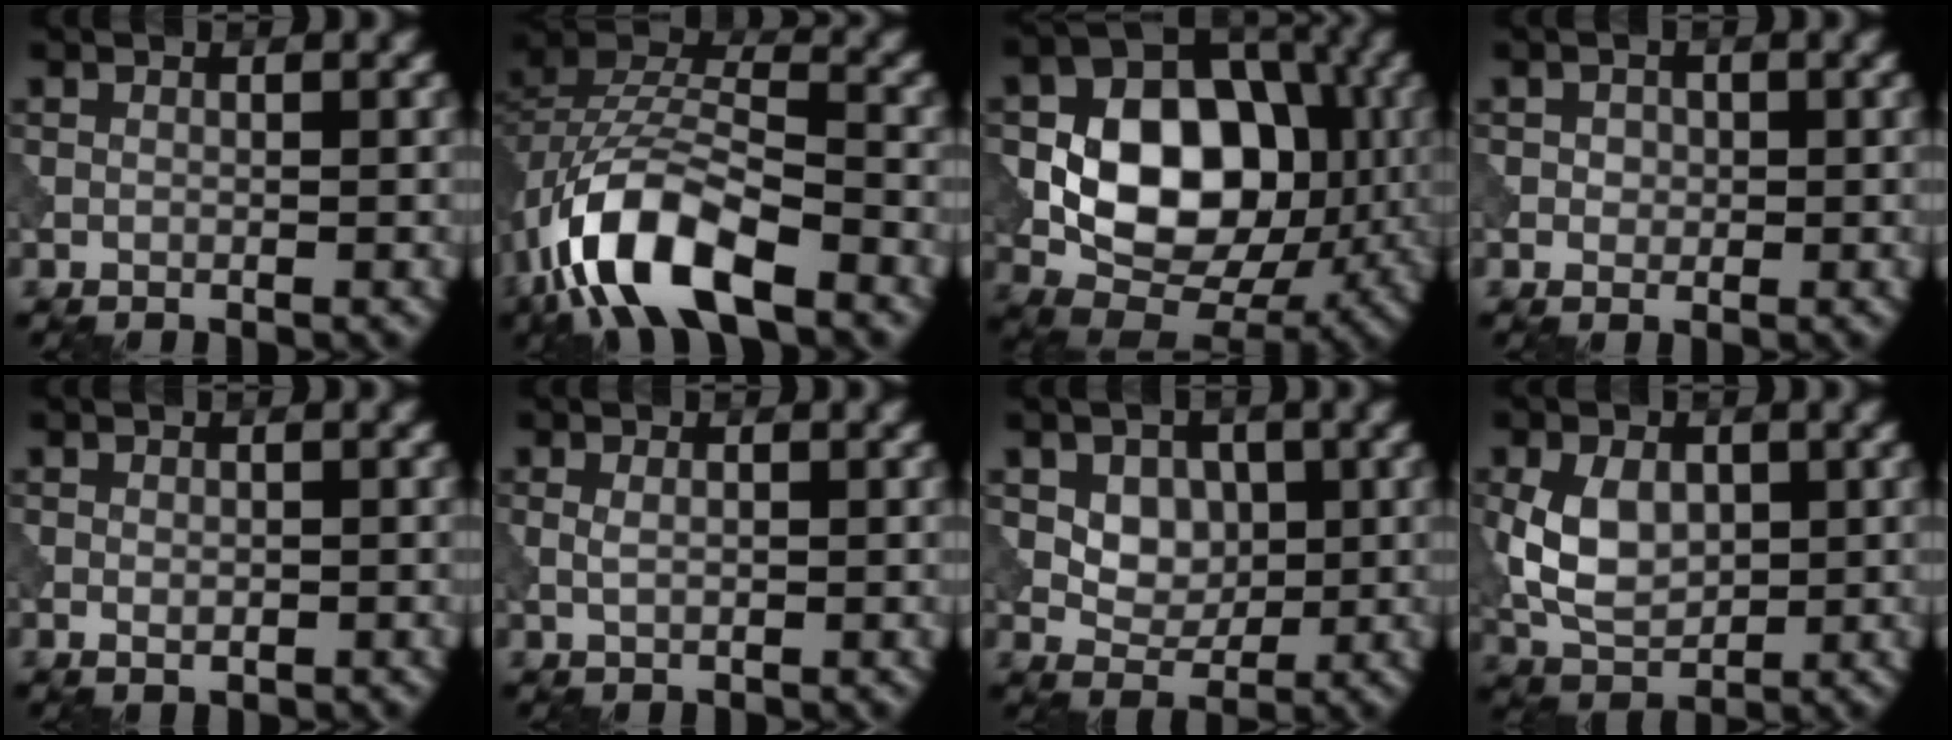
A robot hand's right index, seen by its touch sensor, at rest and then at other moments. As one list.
[{"total": 11.0, "force": [-6.1, 4.7, 7.8], "torque": [-0.149, 0.006, -0.123]}, {"total": 11.8, "force": [-0.4, 8.4, 8.4], "torque": [-0.129, 0.005, -0.015]}, {"total": 1.1, "force": [0.0, 0.9, 0.5], "torque": [-0.007, -0.001, 0.000]}, {"total": 1.0, "force": [-0.2, 0.6, 0.8], "torque": [-0.011, -0.003, -0.003]}, {"total": 1.1, "force": [0.0, 0.6, 1.0], "torque": [-0.025, -0.001, 0.001]}, {"total": 3.5, "force": [0.5, 2.7, 2.2], "torque": [-0.035, -0.010, 0.009]}, {"total": 5.6, "force": [0.3, 3.8, 4.1], "torque": [-0.089, -0.002, 0.005]}]